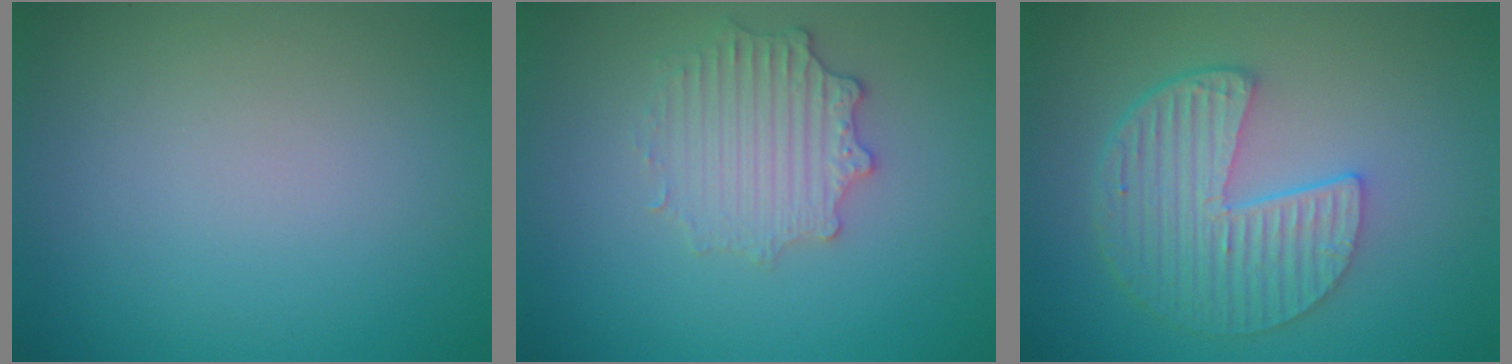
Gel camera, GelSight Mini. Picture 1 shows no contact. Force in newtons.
{"total": 2.7, "press": 2.6, "slide": 0.5}
{"total": 5.8, "press": 4.2, "slide": 4.0}